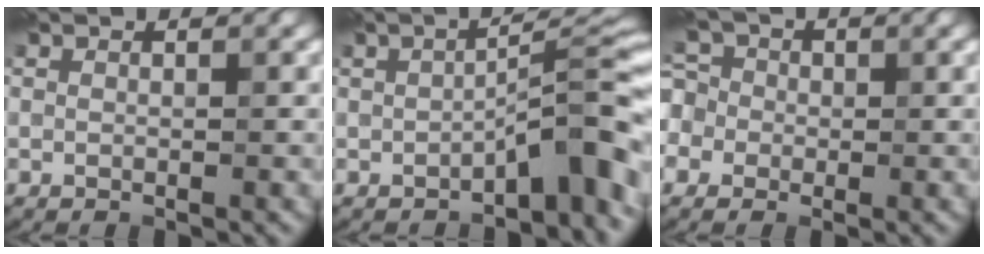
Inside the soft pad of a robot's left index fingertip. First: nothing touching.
{"total": 5.8, "force": [-2.5, 1.7, 4.9], "torque": [-0.060, 0.021, -0.043]}
{"total": 6.7, "force": [-0.1, 6.1, 2.9], "torque": [-0.077, 0.040, -0.052]}